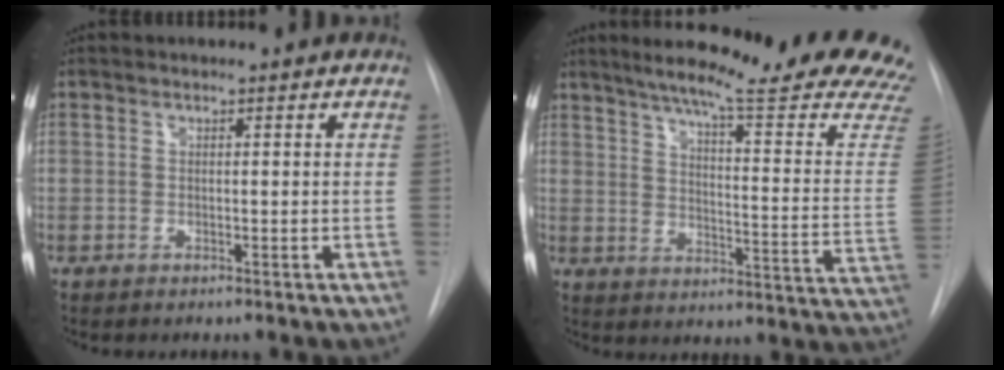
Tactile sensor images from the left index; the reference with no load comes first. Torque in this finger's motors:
{"motor_torque": [0.95, -1.19, 0.24, 0.02]}